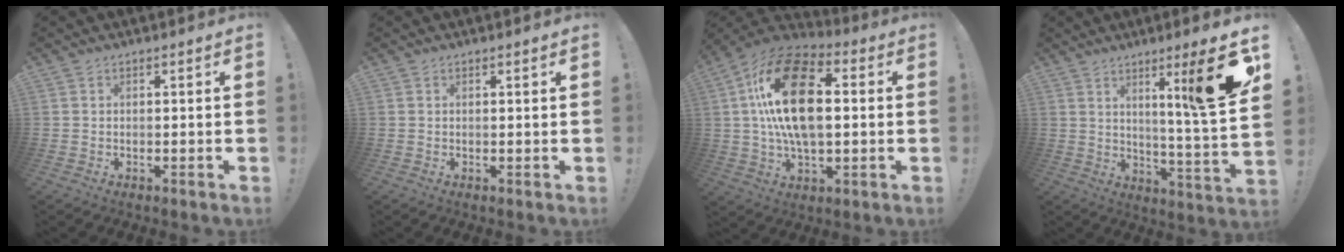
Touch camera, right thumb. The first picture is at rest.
{"total": 0.8, "force": [0.5, -0.1, 0.6], "torque": [0.003, -0.005, 0.006]}
{"total": 22.3, "force": [3.1, 12.6, 18.2], "torque": [-0.319, 0.003, 0.048]}
{"total": 15.4, "force": [7.0, -1.2, 13.7], "torque": [-0.191, -0.054, 0.078]}